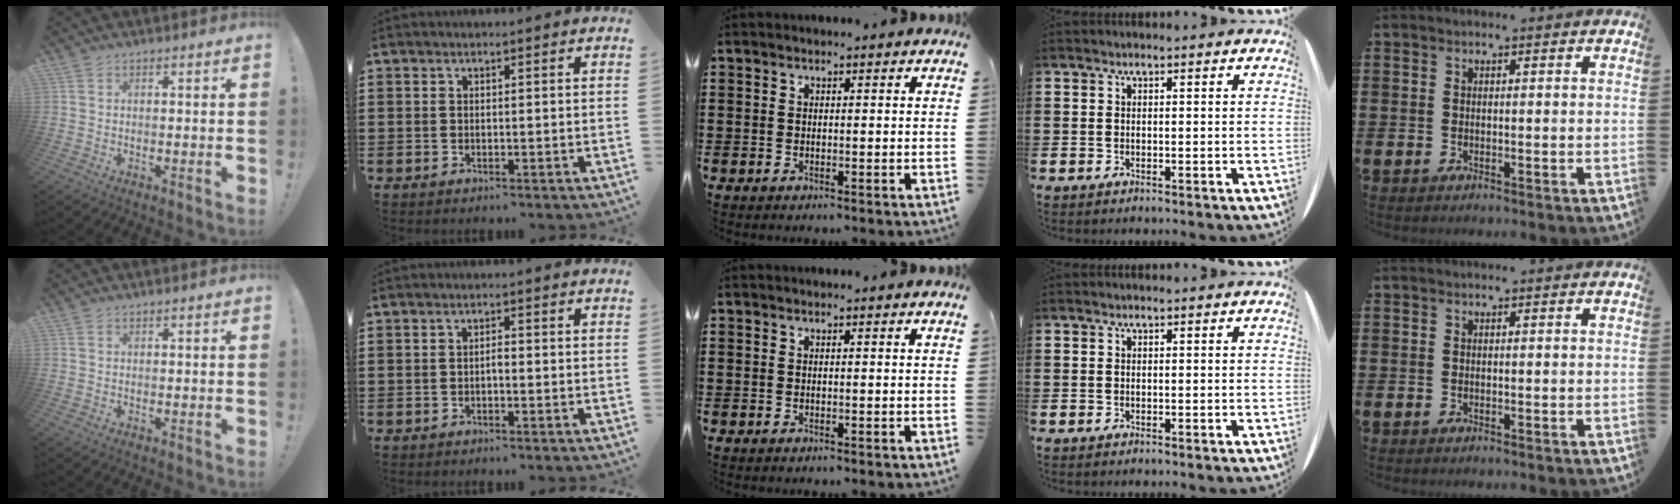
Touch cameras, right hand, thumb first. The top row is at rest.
{"index": {"total": 1.1, "force": [-0.4, 0.3, 1.0], "torque": [-0.021, -0.004, -0.007]}}